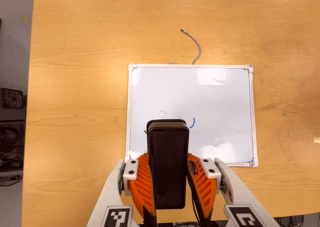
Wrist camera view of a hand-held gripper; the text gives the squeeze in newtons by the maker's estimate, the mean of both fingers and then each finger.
{"total": 7.2, "left": 6.2, "right": 8.1}